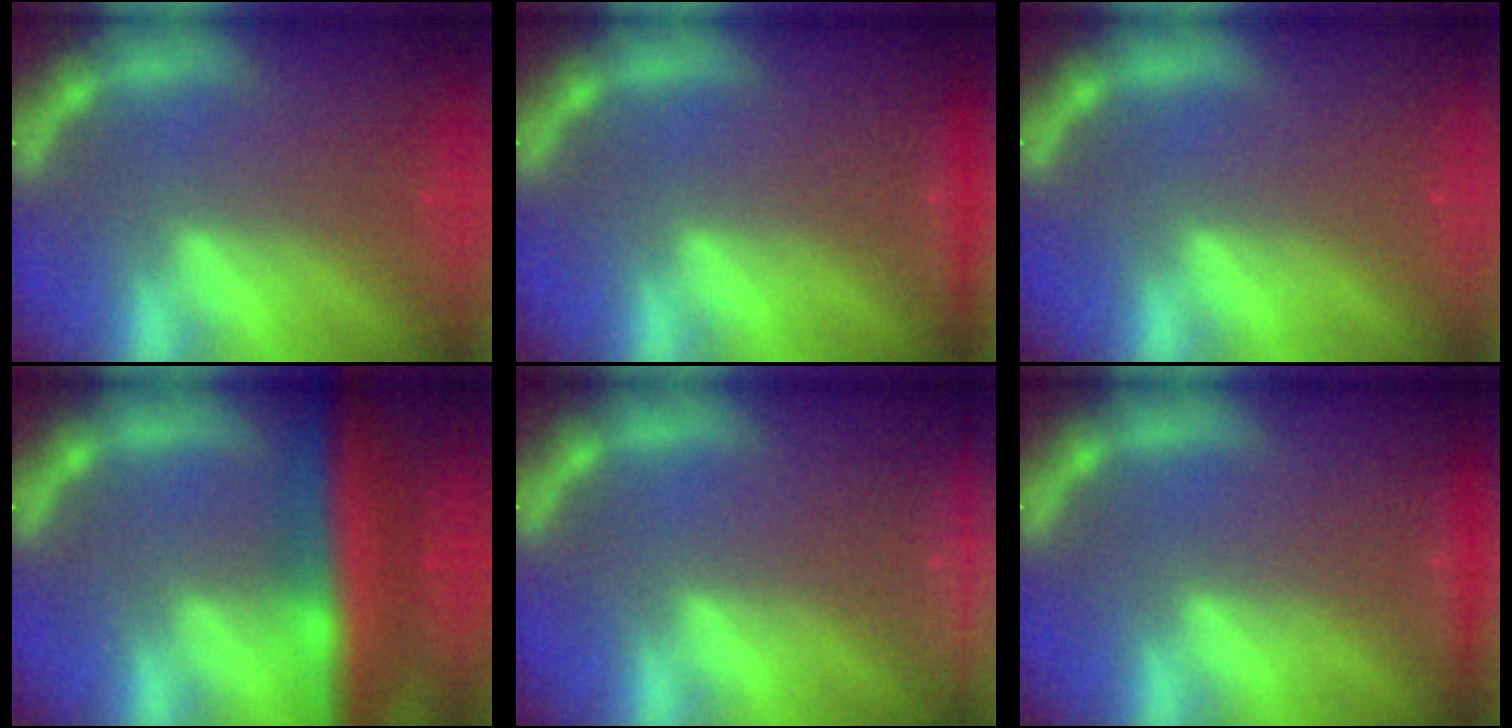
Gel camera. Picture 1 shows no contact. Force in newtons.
{"total": 1.4}
{"total": 0.0}
{"total": 9.5}
{"total": 9.5}
{"total": 1.4}